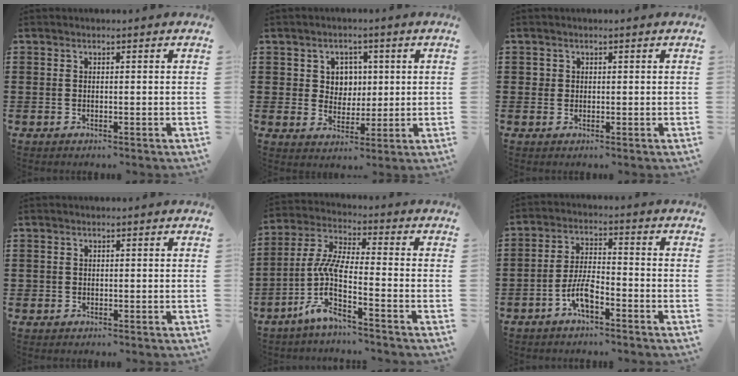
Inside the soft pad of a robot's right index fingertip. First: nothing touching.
{"total": 4.3, "force": [1.4, 3.9, 1.0], "torque": [-0.030, 0.012, 0.023]}
{"total": 1.0, "force": [0.2, 0.9, 0.2], "torque": [-0.006, 0.005, 0.005]}
{"total": 0.6, "force": [-0.1, 0.6, 0.1], "torque": [-0.003, 0.004, -0.002]}
{"total": 6.9, "force": [-3.5, 1.2, 5.8], "torque": [-0.157, -0.028, -0.082]}
{"total": 5.6, "force": [-3.4, 1.9, 4.1], "torque": [-0.102, 0.001, -0.072]}